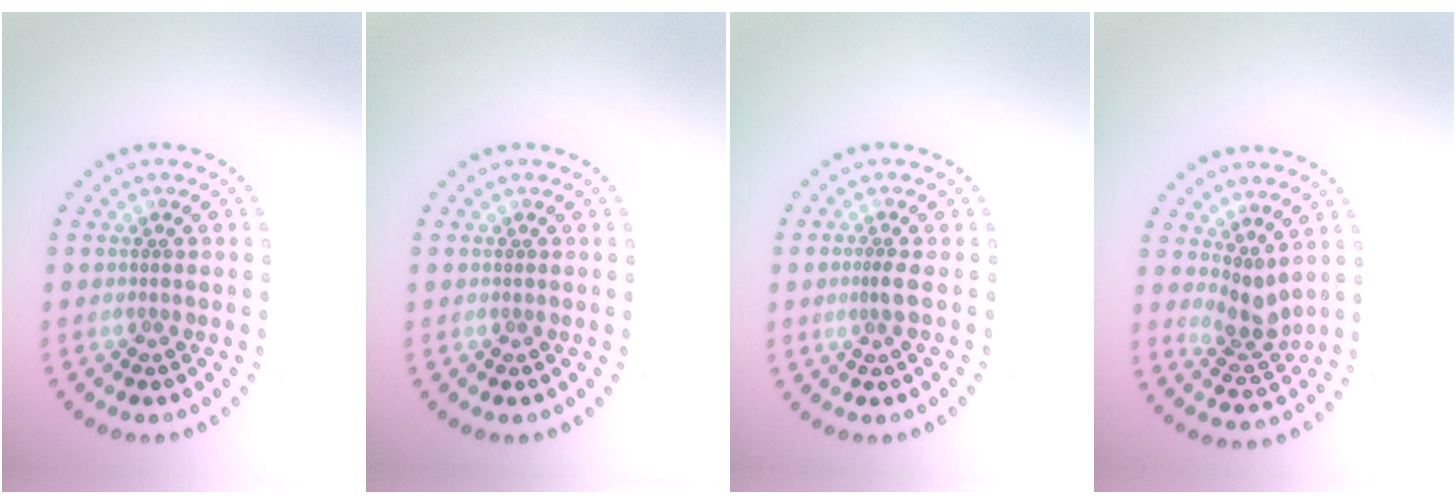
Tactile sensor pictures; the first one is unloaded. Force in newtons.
{"total": 0.0}
{"total": 1.2, "press": 0.8, "slide": 0.9}
{"total": 2.7, "press": 2.1, "slide": 1.7}